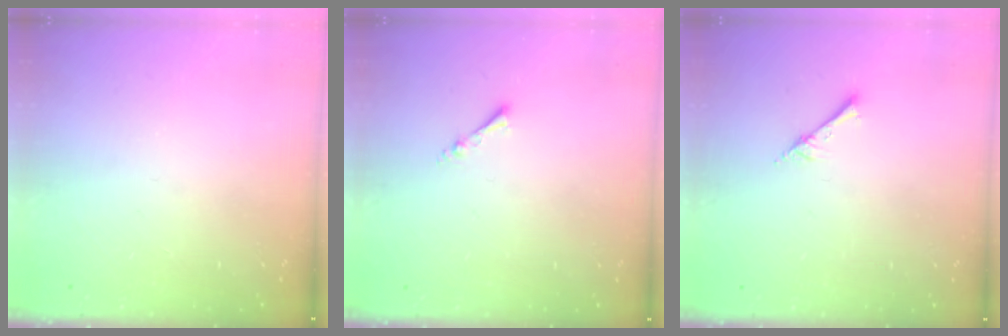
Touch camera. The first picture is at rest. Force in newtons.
{"total": 1.9, "press": 1.9, "slide": 0.4}
{"total": 3.6, "press": 3.6, "slide": 0.4}